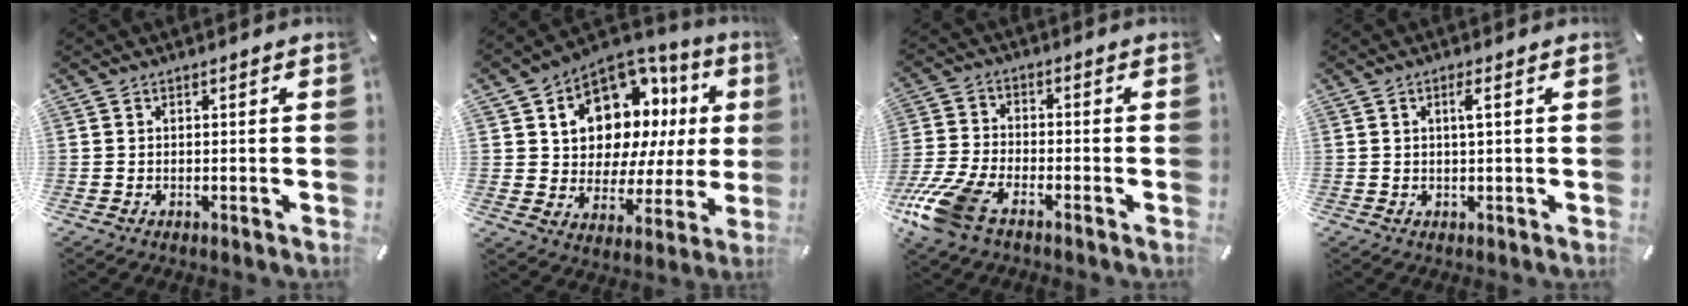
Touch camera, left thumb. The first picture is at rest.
{"total": 13.5, "force": [7.1, 9.3, 6.7], "torque": [-0.110, -0.071, 0.128]}
{"total": 11.5, "force": [-7.0, 5.4, 7.3], "torque": [-0.168, 0.018, -0.135]}
{"total": 2.7, "force": [0.8, 0.6, 2.5], "torque": [-0.043, 0.001, 0.009]}